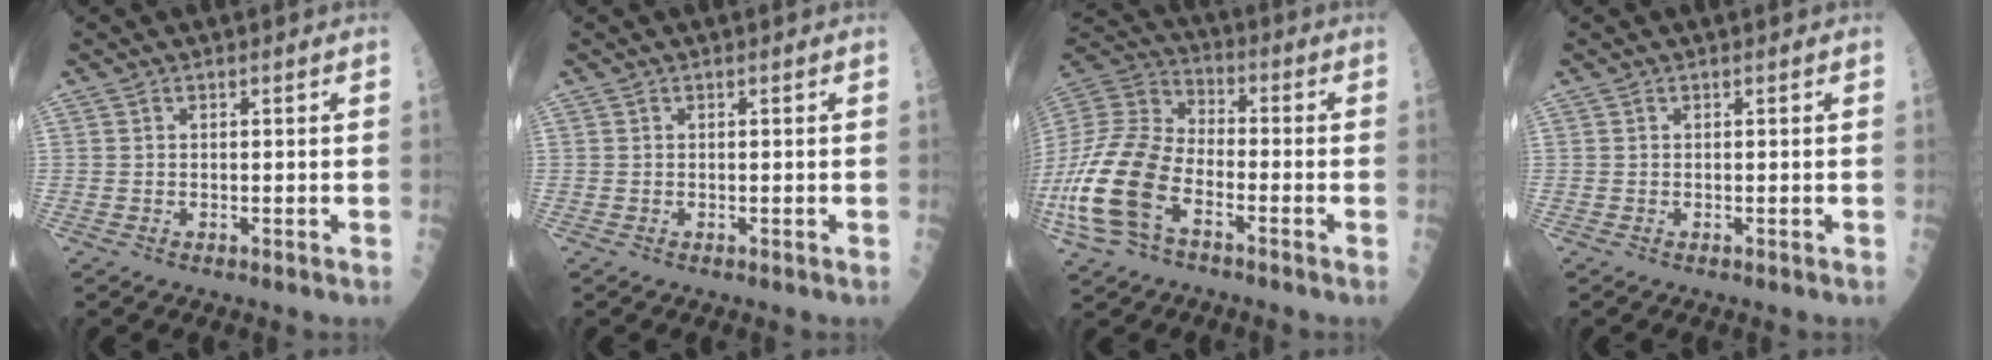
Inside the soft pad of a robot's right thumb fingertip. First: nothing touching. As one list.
[{"total": 0.0}, {"total": 18.5, "force": [-6.7, 10.1, 13.9], "torque": [-0.299, 0.034, -0.136]}, {"total": 0.0}]